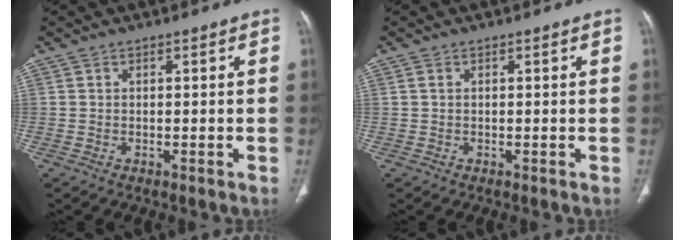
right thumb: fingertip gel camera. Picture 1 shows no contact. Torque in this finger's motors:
{"motor_torque": [-0.75, 0.05, 0.00, 0.00, 0.04]}